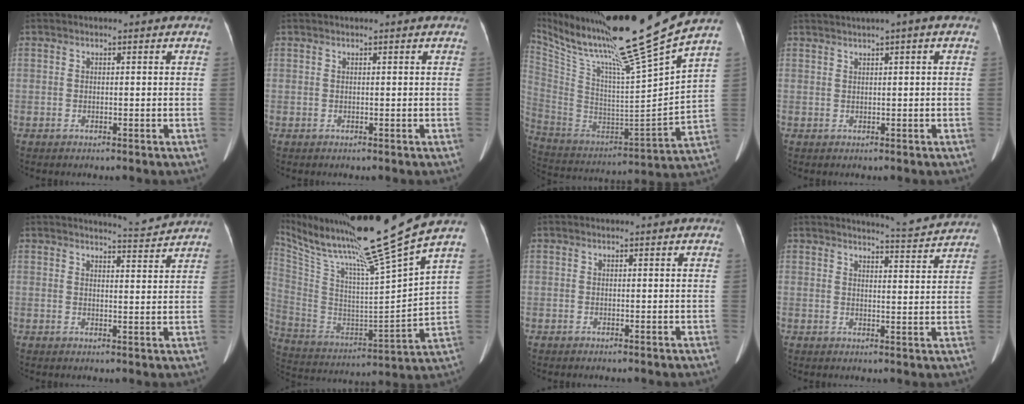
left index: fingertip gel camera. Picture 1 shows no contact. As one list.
[{"total": 0.0}, {"total": 26.6, "force": [20.9, -1.9, 16.4], "torque": [-0.299, -0.051, 0.354]}, {"total": 3.7, "force": [2.2, -0.4, 2.9], "torque": [-0.052, 0.023, 0.041]}, {"total": 4.5, "force": [4.4, -0.9, -0.2], "torque": [-0.011, -0.013, 0.059]}, {"total": 23.9, "force": [18.8, -2.0, 14.7], "torque": [-0.269, -0.041, 0.322]}, {"total": 0.0}, {"total": 7.8, "force": [7.7, -0.7, 1.1], "torque": [-0.032, -0.010, 0.093]}]